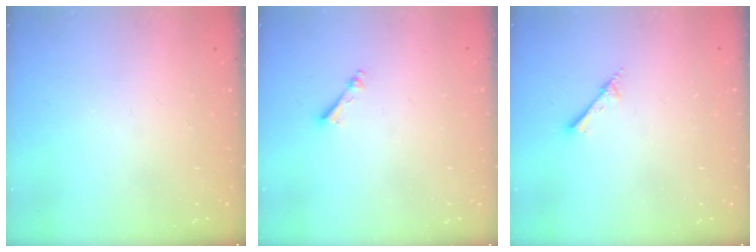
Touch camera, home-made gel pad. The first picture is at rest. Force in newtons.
{"total": 2.5, "press": 2.5, "slide": 0.3}
{"total": 2.5, "press": 2.5, "slide": 0.2}